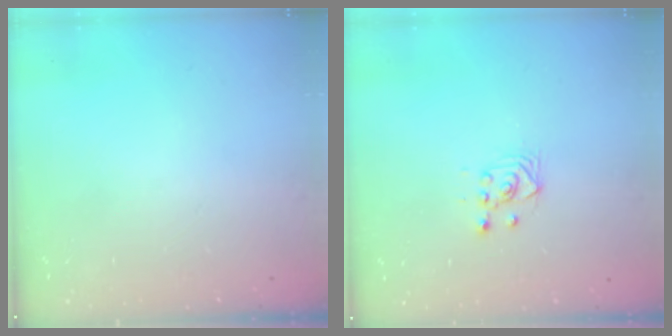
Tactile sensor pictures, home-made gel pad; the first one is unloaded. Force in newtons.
{"total": 3.2, "press": 3.1, "slide": 0.7}